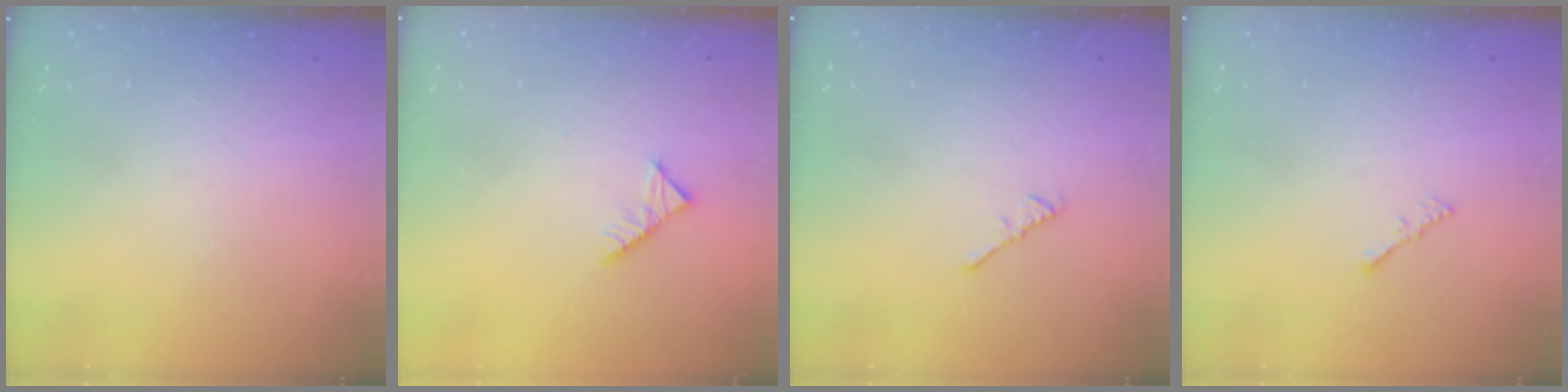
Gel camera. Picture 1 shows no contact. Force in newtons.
{"total": 3.3, "press": 3.2, "slide": 0.4}
{"total": 1.1, "press": 1.0, "slide": 0.4}
{"total": 0.7, "press": 0.6, "slide": 0.3}